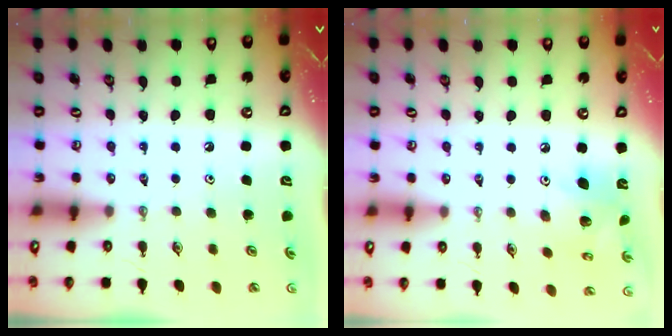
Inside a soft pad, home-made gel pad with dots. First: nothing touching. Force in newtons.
{"total": 9.7, "press": 9.7, "slide": 0.4}